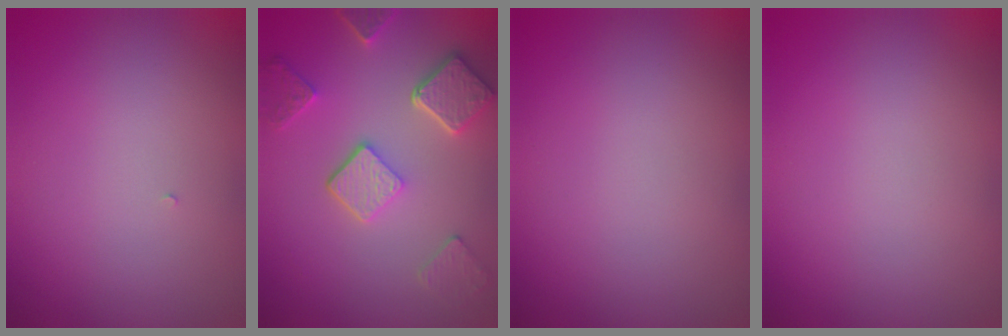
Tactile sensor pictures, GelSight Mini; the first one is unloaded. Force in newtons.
{"total": 5.0, "press": 3.8, "slide": 3.2}
{"total": 0.0}
{"total": 0.0}